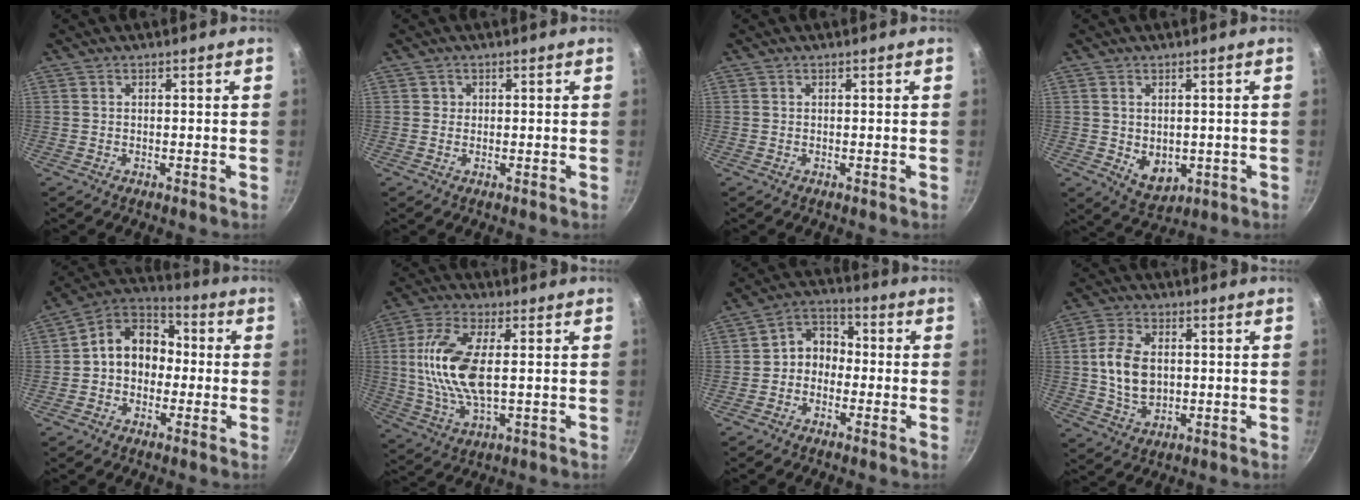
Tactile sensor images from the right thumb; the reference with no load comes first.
{"total": 1.0, "force": [0.2, 1.0, 0.1], "torque": [0.007, 0.003, 0.001]}
{"total": 0.0}
{"total": 5.9, "force": [-0.3, 4.4, 4.0], "torque": [-0.047, -0.014, 0.008]}
{"total": 12.1, "force": [-0.3, 9.7, 7.3], "torque": [-0.073, 0.043, -0.029]}
{"total": 13.9, "force": [1.3, 6.0, 12.5], "torque": [-0.255, 0.003, 0.022]}
{"total": 6.7, "force": [-1.2, 5.6, 3.7], "torque": [-0.024, 0.032, -0.038]}
{"total": 9.6, "force": [0.6, 6.3, 7.2], "torque": [-0.129, 0.003, 0.013]}